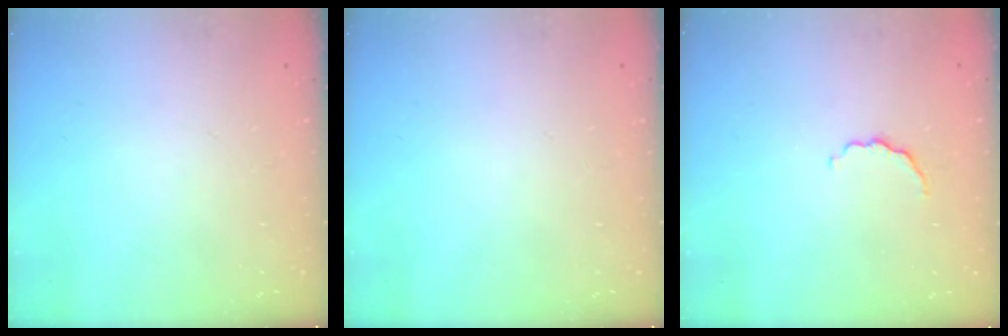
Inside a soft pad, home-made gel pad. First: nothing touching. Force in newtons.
{"total": 0.0}
{"total": 3.8, "press": 3.7, "slide": 1.0}